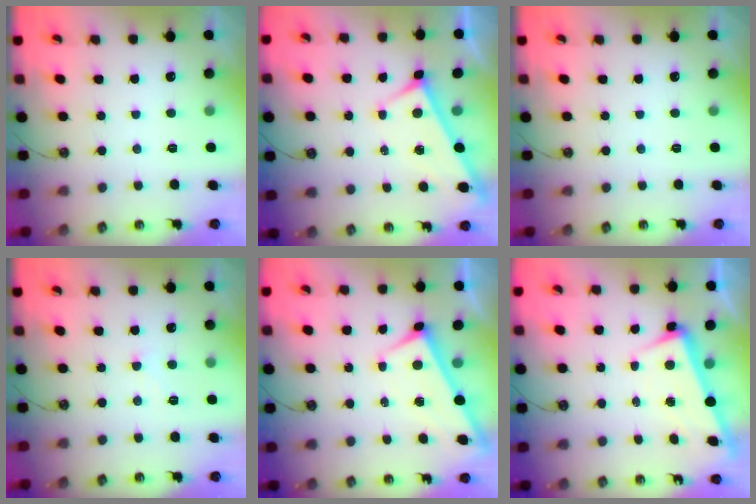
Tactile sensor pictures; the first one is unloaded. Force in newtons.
{"total": 3.9, "press": 3.9, "slide": 0.4}
{"total": 0.0}
{"total": 0.6, "press": 0.5, "slide": 0.4}
{"total": 1.7, "press": 1.7, "slide": 0.2}
{"total": 3.0, "press": 2.8, "slide": 1.0}